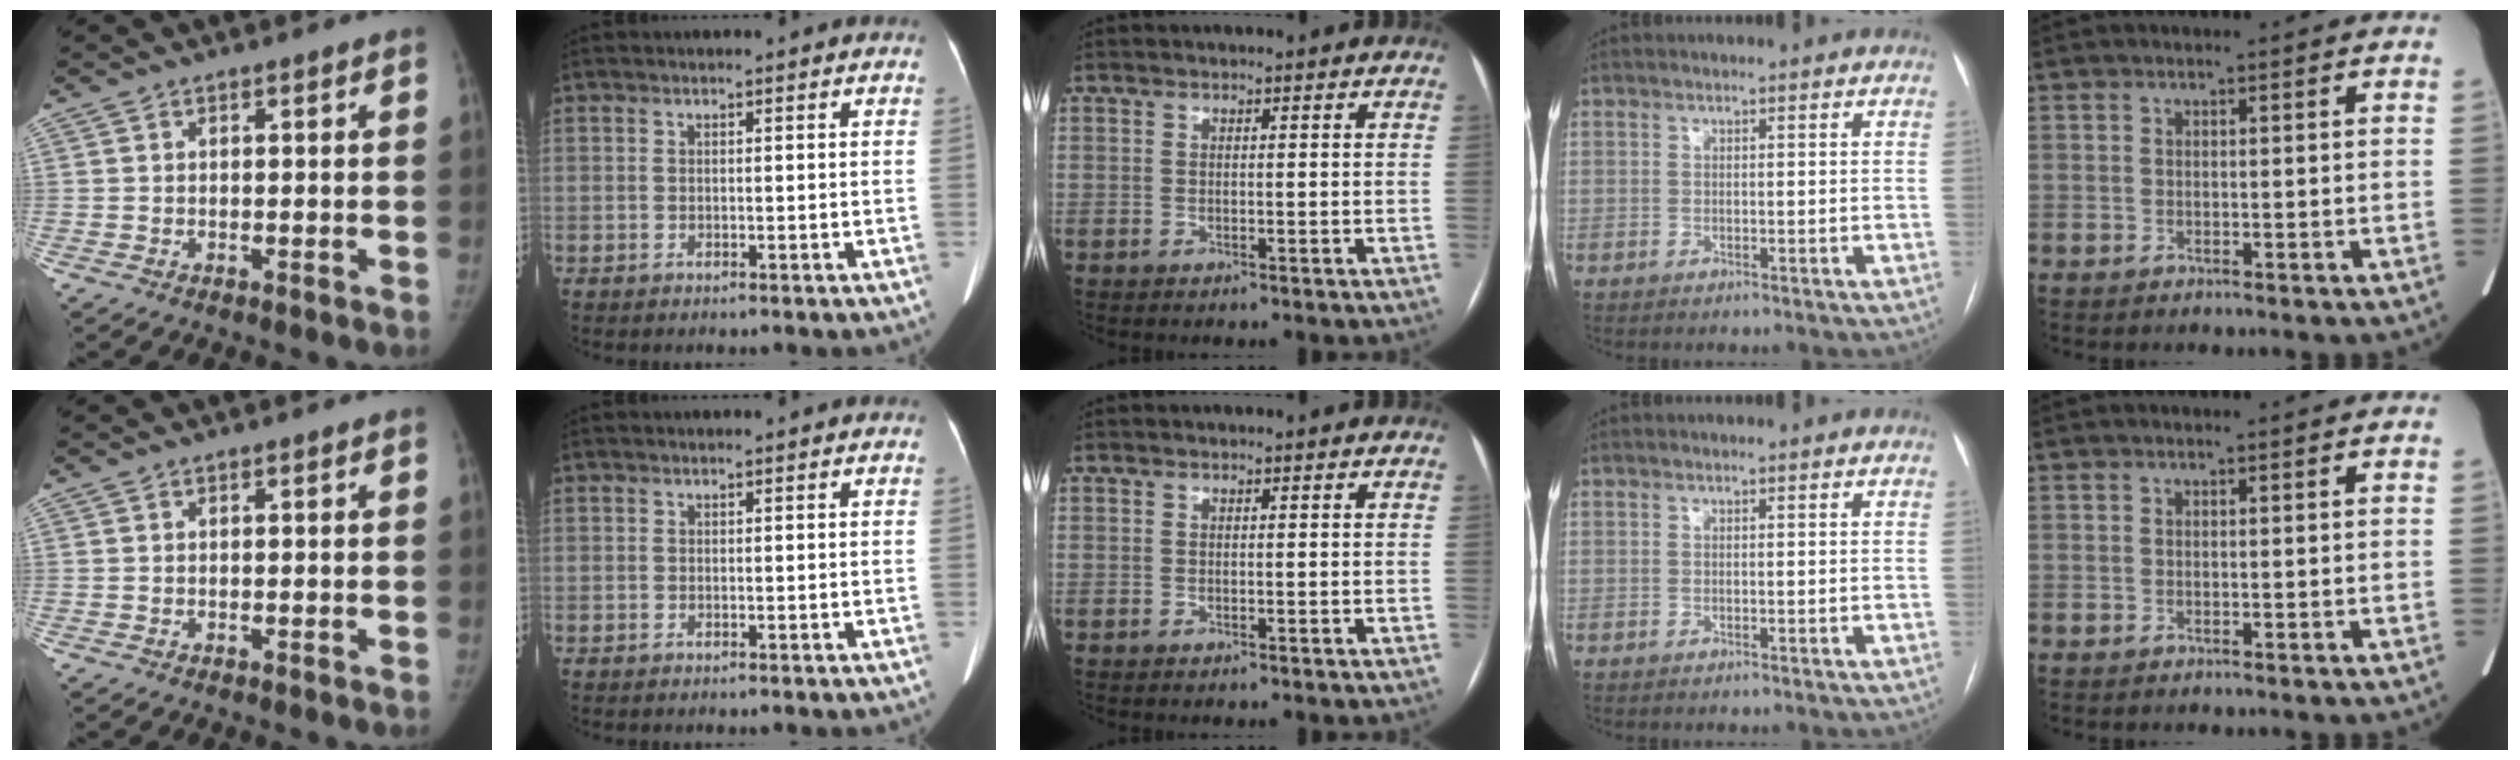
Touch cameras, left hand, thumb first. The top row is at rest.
{}